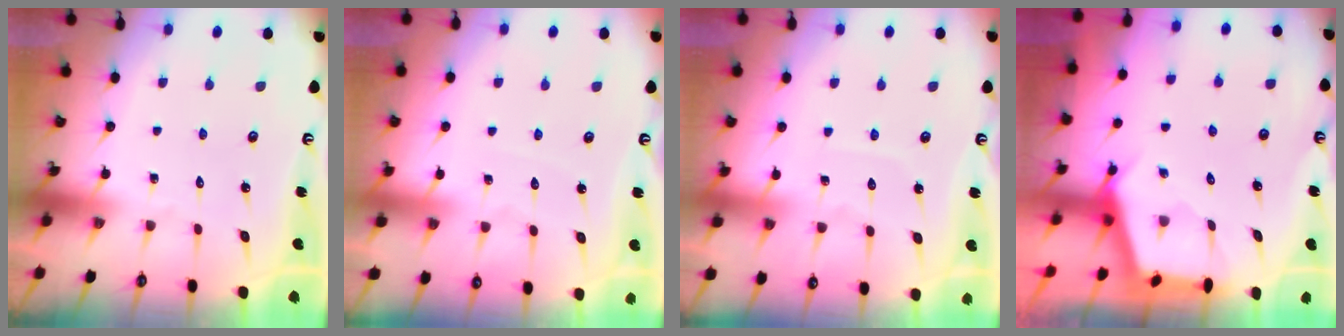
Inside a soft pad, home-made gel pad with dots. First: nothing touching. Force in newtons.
{"total": 2.8, "press": 2.8, "slide": 0.4}
{"total": 4.2, "press": 4.1, "slide": 0.4}
{"total": 3.1, "press": 3.1, "slide": 0.3}